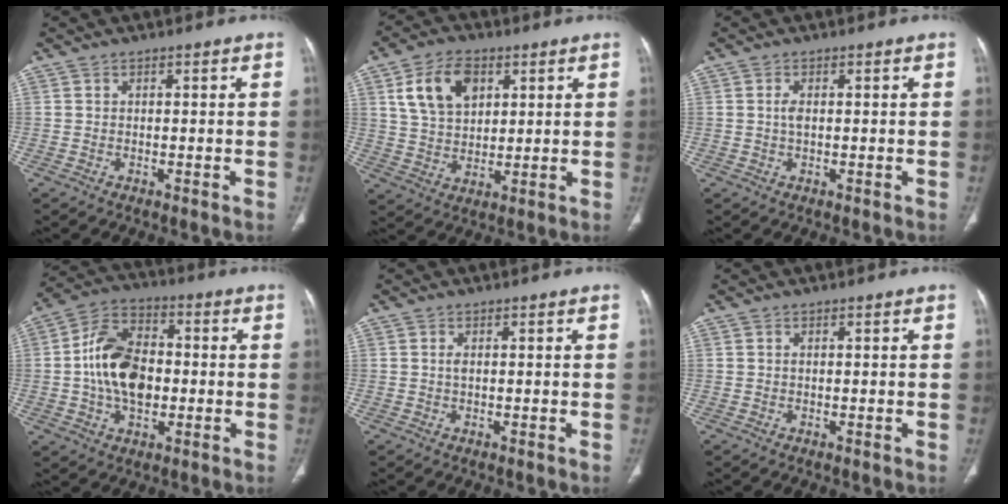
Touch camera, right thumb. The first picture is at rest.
{"total": 10.9, "force": [4.3, 7.1, 7.1], "torque": [-0.110, -0.009, 0.083]}
{"total": 1.3, "force": [0.1, 0.6, 1.2], "torque": [-0.025, 0.000, 0.002]}
{"total": 14.3, "force": [-0.8, 9.3, 10.8], "torque": [-0.180, 0.025, -0.018]}
{"total": 0.6, "force": [0.1, 0.2, 0.5], "torque": [-0.014, -0.001, 0.000]}
{"total": 0.0}